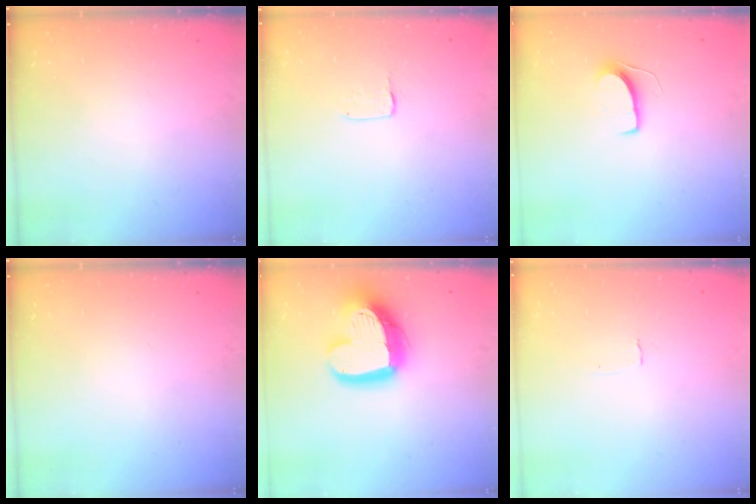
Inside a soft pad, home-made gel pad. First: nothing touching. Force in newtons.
{"total": 1.7, "press": 1.6, "slide": 0.1}
{"total": 6.5, "press": 6.5, "slide": 0.4}
{"total": 0.0}
{"total": 18.8, "press": 18.7, "slide": 1.8}
{"total": 3.0, "press": 3.0, "slide": 0.2}